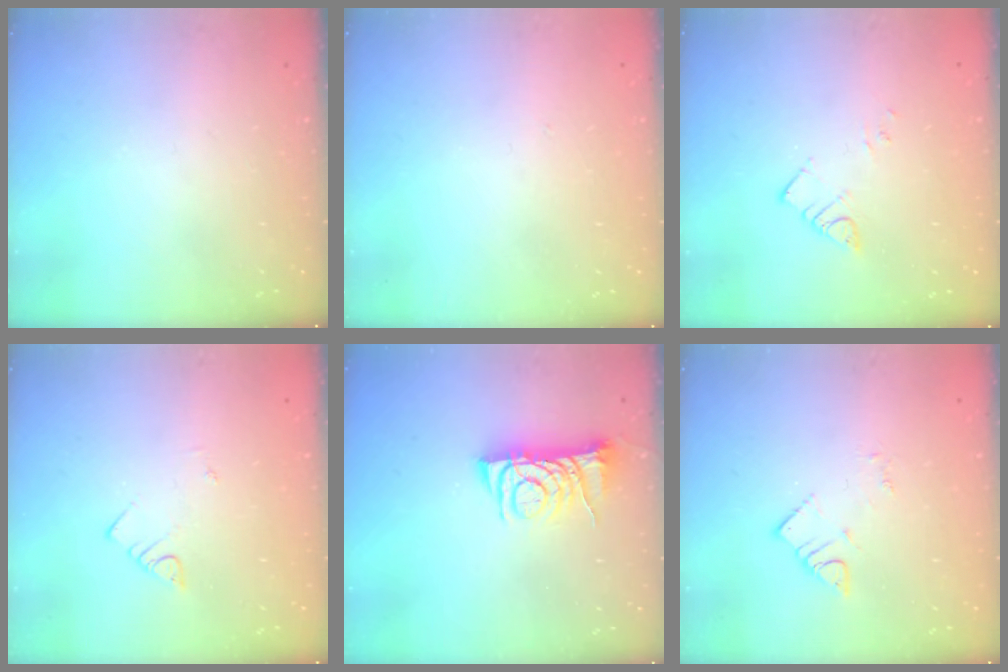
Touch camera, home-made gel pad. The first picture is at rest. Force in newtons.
{"total": 1.6, "press": 1.6, "slide": 0.0}
{"total": 3.6, "press": 3.6, "slide": 0.2}
{"total": 2.2, "press": 2.2, "slide": 0.3}
{"total": 8.1, "press": 8.1, "slide": 0.9}
{"total": 3.4, "press": 3.4, "slide": 0.1}